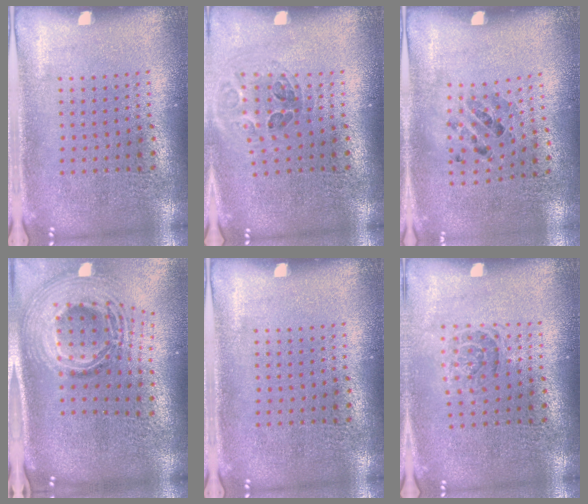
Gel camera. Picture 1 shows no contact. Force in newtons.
{"total": 0.9, "press": 0.9, "slide": 0.2}
{"total": 0.9, "press": 0.8, "slide": 0.5}
{"total": 3.1, "press": 2.1, "slide": 2.2}
{"total": 0.0}
{"total": 1.2, "press": 1.0, "slide": 0.6}